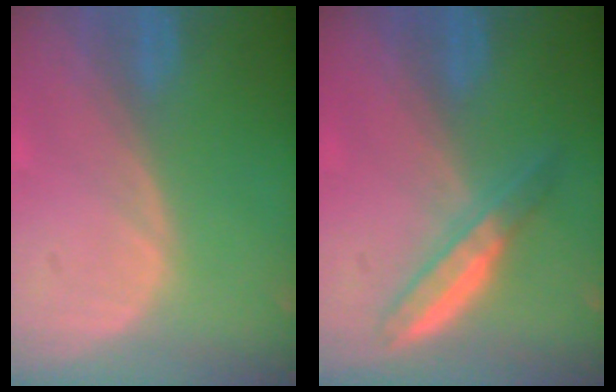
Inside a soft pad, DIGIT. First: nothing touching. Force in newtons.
{"total": 4.5, "press": 4.4, "slide": 0.9}